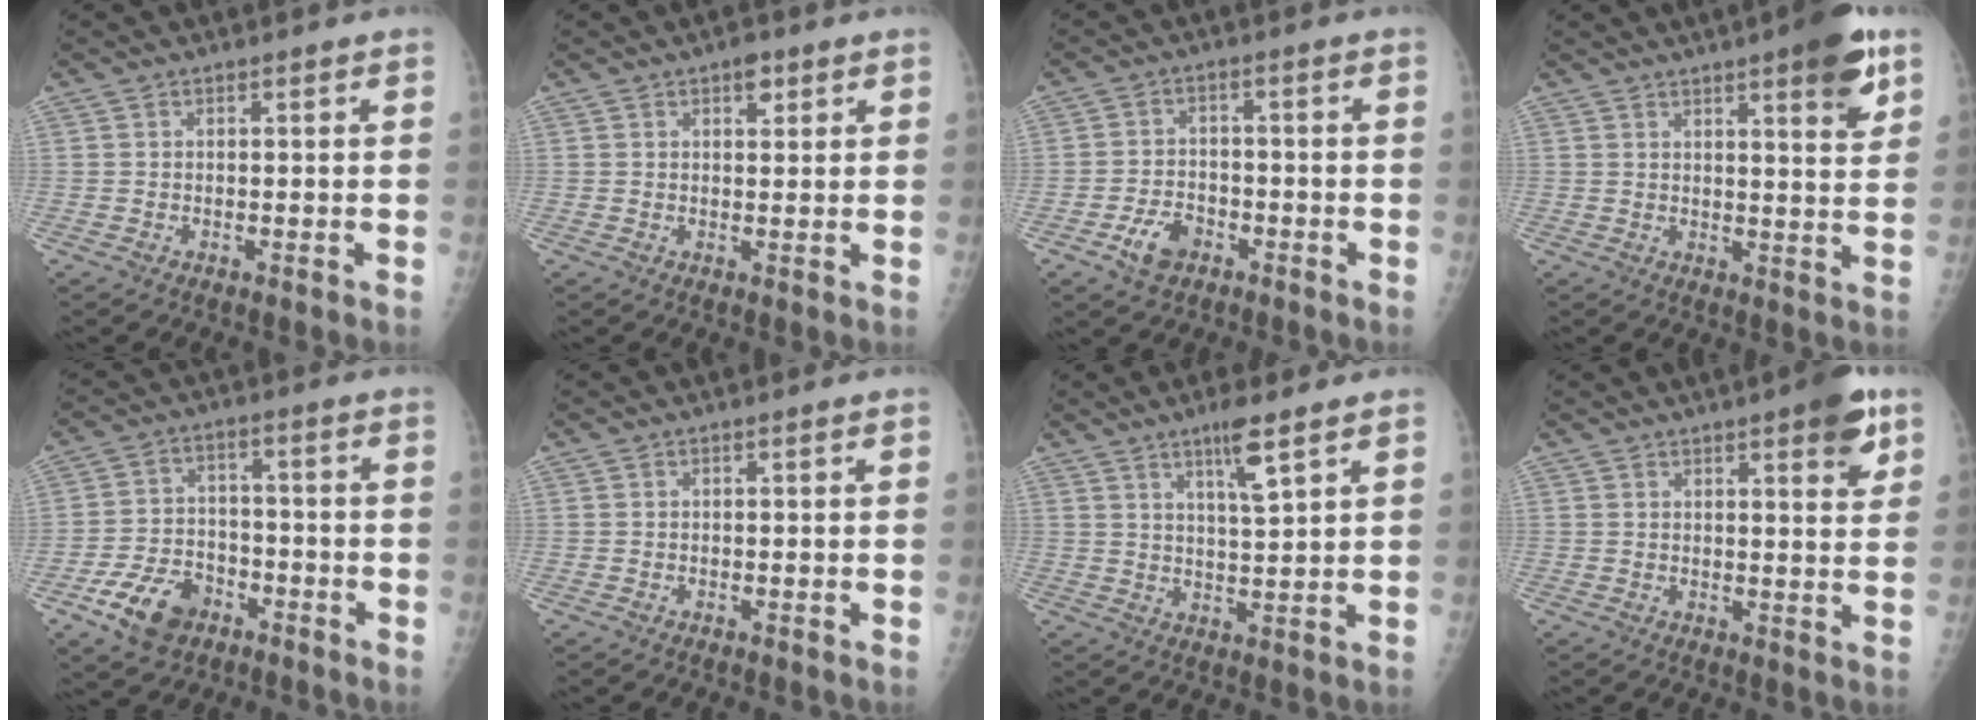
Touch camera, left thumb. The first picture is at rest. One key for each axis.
{"total": 2.8, "fx": 1.6, "fy": 1.4, "fz": 1.8, "tx": -0.014, "ty": -0.006, "tz": 0.021}
{"total": 5.6, "fx": -3.0, "fy": 3.6, "fz": 3.0, "tx": -0.048, "ty": 0.020, "tz": -0.052}
{"total": 9.7, "fx": 5.4, "fy": 2.1, "fz": 7.8, "tx": -0.089, "ty": -0.025, "tz": 0.066}
{"total": 9.9, "fx": -5.5, "fy": 6.7, "fz": 4.9, "tx": -0.072, "ty": 0.027, "tz": -0.093}
{"total": 0.0}
{"total": 6.3, "fx": 3.8, "fy": 0.6, "fz": 5.0, "tx": -0.090, "ty": -0.026, "tz": 0.071}
{"total": 7.3, "fx": 4.0, "fy": 2.0, "fz": 5.8, "tx": -0.061, "ty": -0.016, "tz": 0.047}